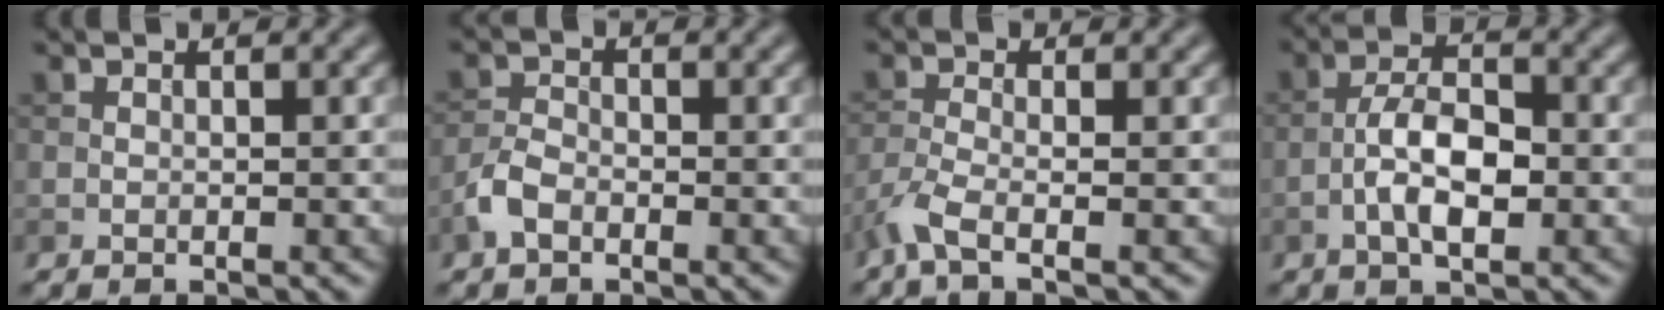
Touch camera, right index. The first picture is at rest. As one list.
[{"total": 2.4, "force": [-1.4, 1.3, 1.4], "torque": [-0.031, 0.005, -0.034]}, {"total": 3.1, "force": [-2.0, 0.6, 2.3], "torque": [-0.059, -0.010, -0.055]}, {"total": 4.8, "force": [-1.5, 2.0, 4.1], "torque": [-0.074, 0.008, -0.033]}]